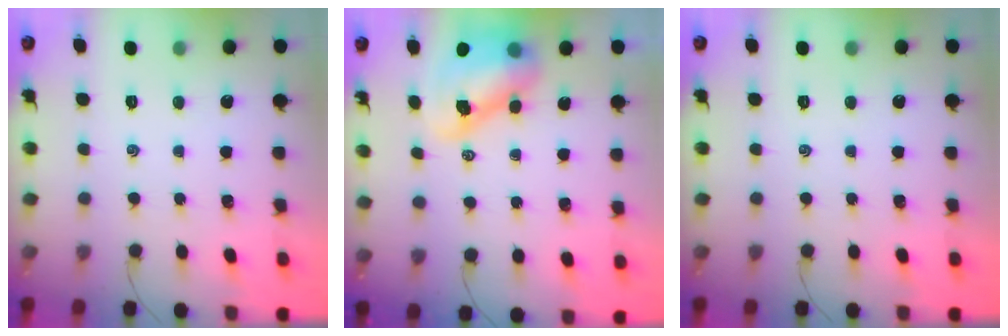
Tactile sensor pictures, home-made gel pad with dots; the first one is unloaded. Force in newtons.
{"total": 9.6, "press": 9.2, "slide": 2.8}
{"total": 0.0}